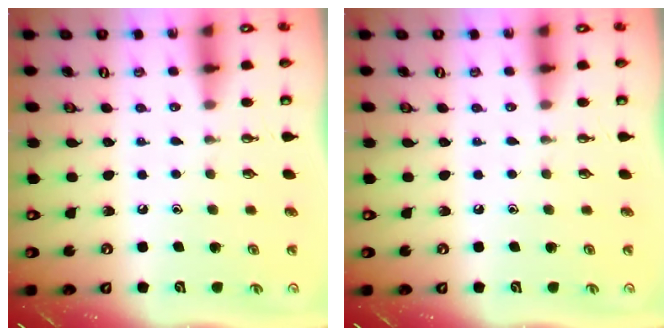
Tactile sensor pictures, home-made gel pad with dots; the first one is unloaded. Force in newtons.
{"total": 0.0}